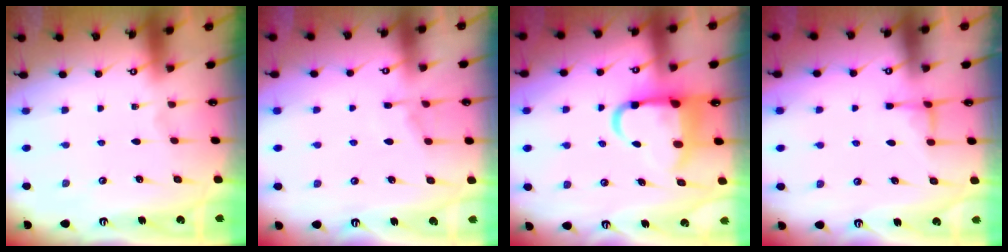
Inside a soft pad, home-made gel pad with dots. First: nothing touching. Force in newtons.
{"total": 5.2, "press": 5.1, "slide": 0.7}
{"total": 9.8, "press": 9.5, "slide": 2.2}
{"total": 4.0, "press": 3.9, "slide": 0.7}